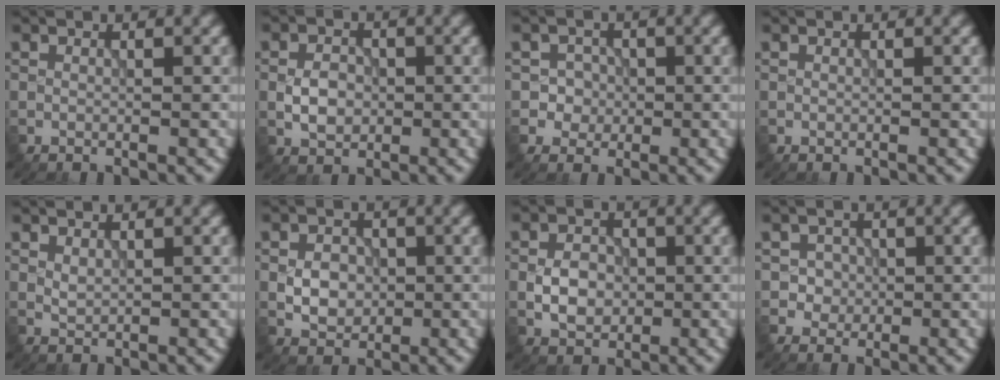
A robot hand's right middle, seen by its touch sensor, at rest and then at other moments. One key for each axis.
{"total": 2.8, "fx": -0.4, "fy": 2.1, "fz": 1.8, "tx": -0.032, "ty": 0.000, "tz": -0.011}
{"total": 2.3, "fx": -0.4, "fy": 2.2, "fz": 0.4, "tx": 0.013, "ty": 0.005, "tz": -0.017}
{"total": 0.0}
{"total": 0.9, "fx": 0.5, "fy": 0.5, "fz": 0.6, "tx": -0.016, "ty": -0.002, "tz": 0.014}
{"total": 3.0, "fx": -0.3, "fy": 2.4, "fz": 1.8, "tx": -0.030, "ty": -0.001, "tz": -0.008}
{"total": 3.3, "fx": -0.5, "fy": 2.5, "fz": 2.0, "tx": -0.036, "ty": 0.001, "tz": -0.012}
{"total": 2.0, "fx": -0.2, "fy": 1.9, "fz": 0.5, "tx": 0.004, "ty": -0.002, "tz": -0.008}